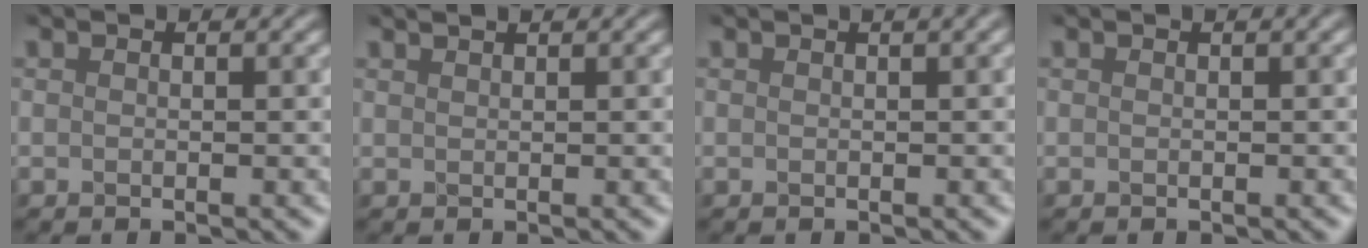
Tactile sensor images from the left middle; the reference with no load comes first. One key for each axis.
{"total": 2.0, "fx": 1.5, "fy": 0.7, "fz": 1.1, "tx": -0.001, "ty": 0.024, "tz": 0.007}
{"total": 3.3, "fx": 1.6, "fy": 1.5, "fz": 2.4, "tx": -0.016, "ty": 0.039, "tz": 0.014}
{"total": 1.4, "fx": 0.6, "fy": 0.7, "fz": 1.1, "tx": -0.008, "ty": 0.017, "tz": 0.000}